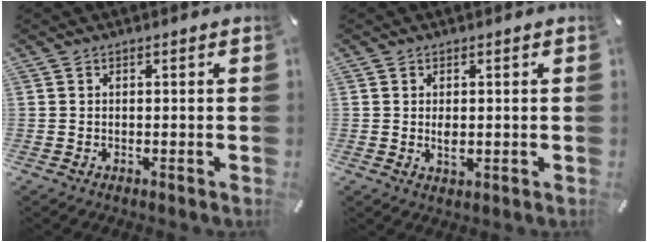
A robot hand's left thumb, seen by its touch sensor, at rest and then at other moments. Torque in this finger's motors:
{"motor_torque": [0.33, 2.29, 0.11, 0.04, 0.28]}